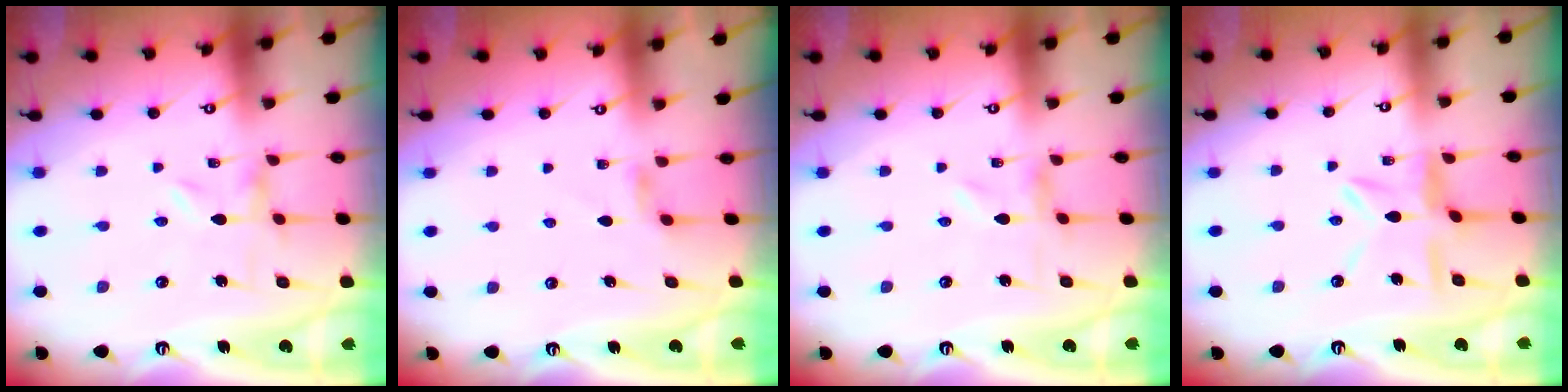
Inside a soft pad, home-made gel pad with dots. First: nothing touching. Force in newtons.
{"total": 2.9, "press": 2.9, "slide": 0.5}
{"total": 0.0}
{"total": 8.5, "press": 8.5, "slide": 0.8}